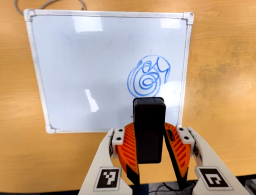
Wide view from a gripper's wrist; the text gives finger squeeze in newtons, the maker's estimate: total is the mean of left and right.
{"total": 4.4, "left": 4.3, "right": 4.6}